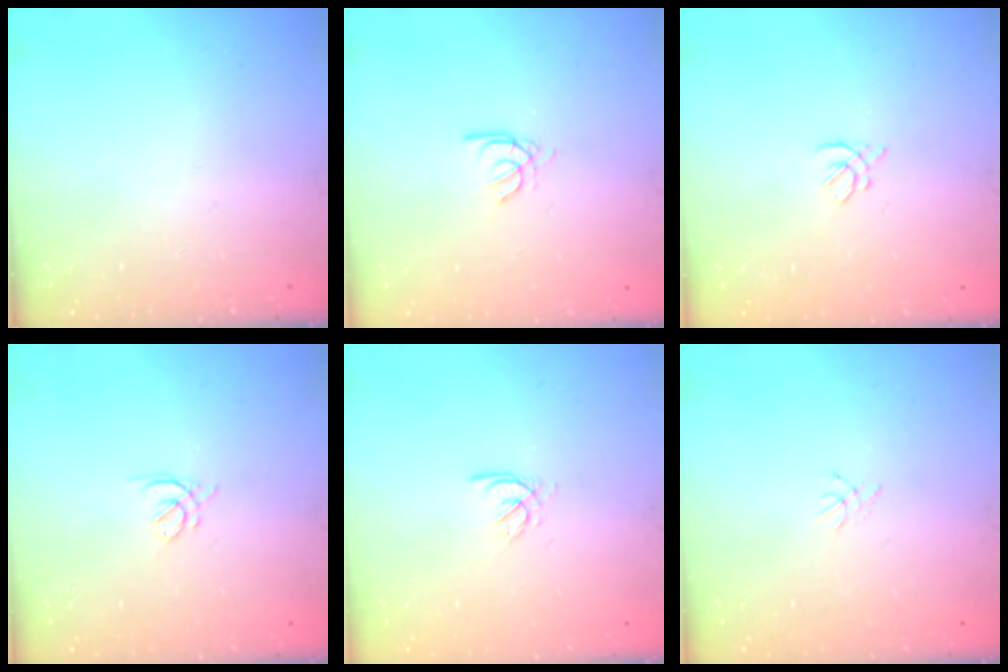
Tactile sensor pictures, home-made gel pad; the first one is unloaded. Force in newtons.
{"total": 3.0, "press": 3.0, "slide": 0.5}
{"total": 2.1, "press": 2.0, "slide": 0.7}
{"total": 2.5, "press": 2.4, "slide": 0.6}
{"total": 2.2, "press": 2.2, "slide": 0.4}
{"total": 0.5, "press": 0.4, "slide": 0.3}